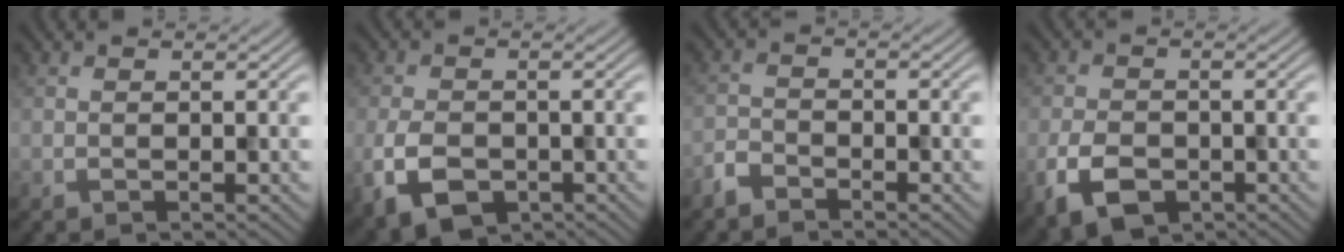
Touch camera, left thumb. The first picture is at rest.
{"total": 5.9, "force": [-2.4, 3.8, 3.9], "torque": [-0.096, -0.018, -0.047]}
{"total": 2.5, "force": [-2.2, 0.8, 0.7], "torque": [-0.016, -0.002, -0.056]}
{"total": 5.9, "force": [-2.7, 3.8, 3.6], "torque": [-0.086, -0.014, -0.055]}